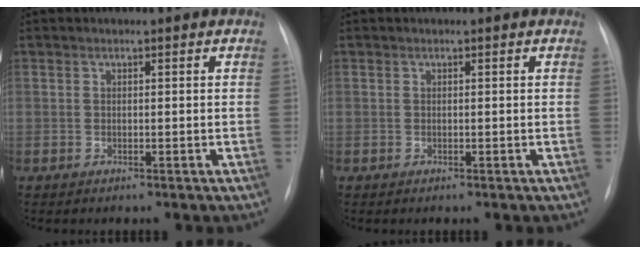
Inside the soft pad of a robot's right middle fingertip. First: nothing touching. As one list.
[{"total": 0.0}]